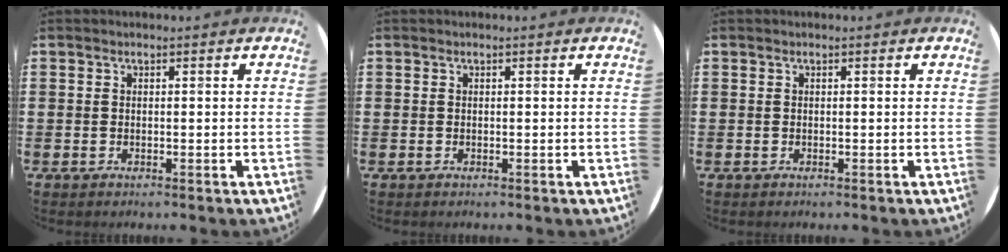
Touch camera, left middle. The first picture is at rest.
{"total": 0.0}
{"total": 0.0}